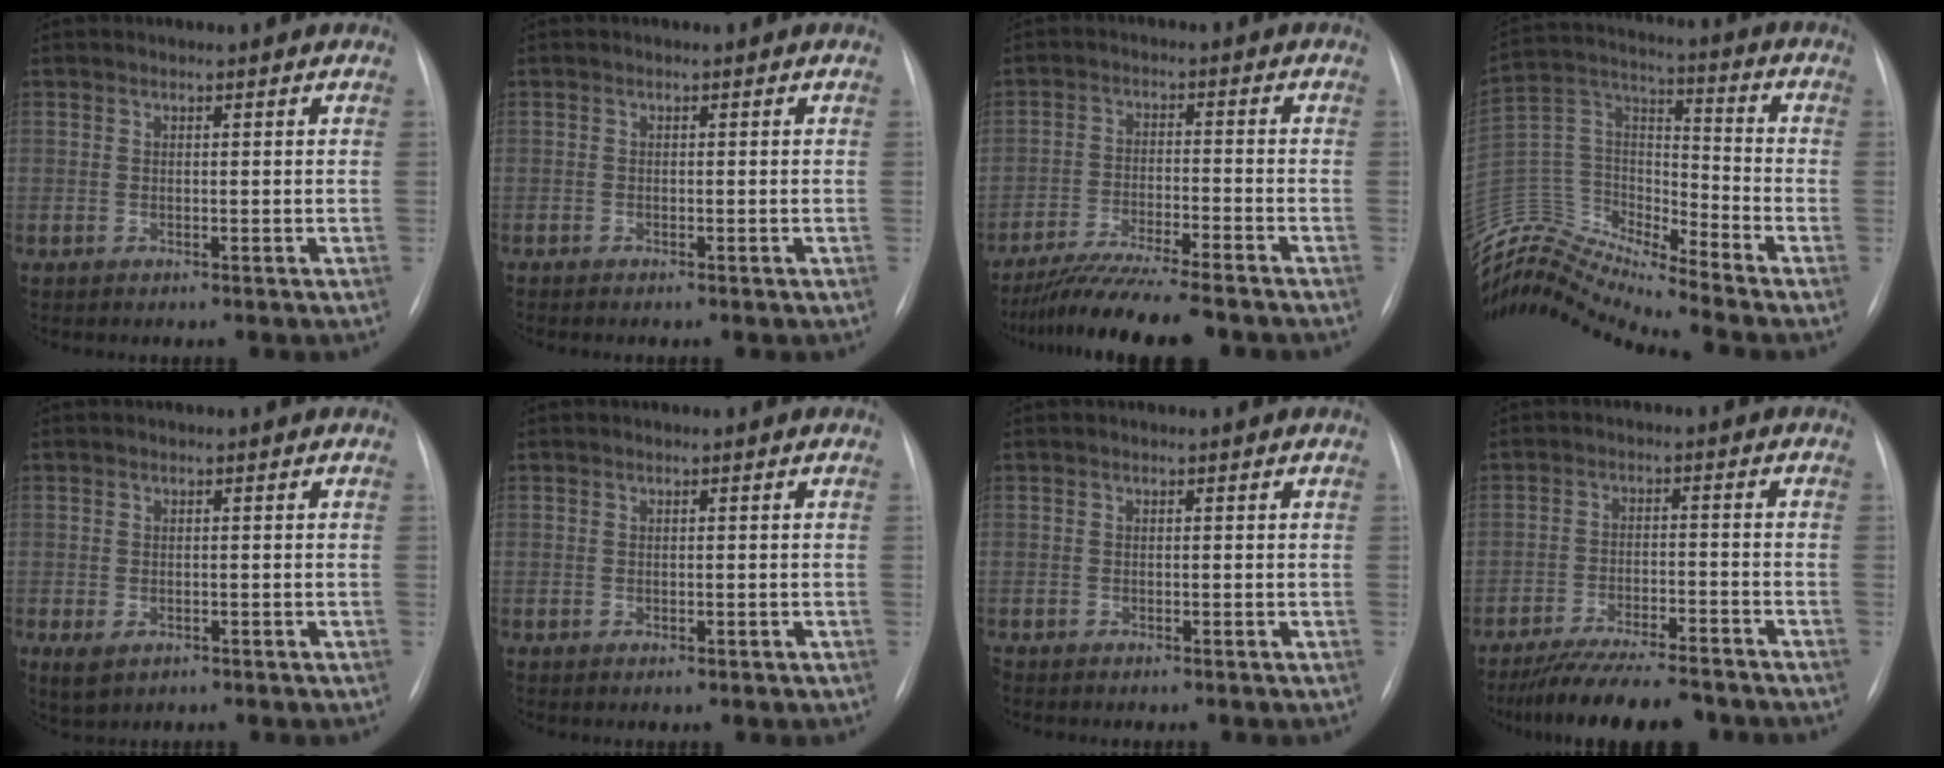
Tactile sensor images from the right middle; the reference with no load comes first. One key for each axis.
{"total": 0.9, "fx": -0.7, "fy": 0.2, "fz": 0.6, "tx": -0.012, "ty": -0.003, "tz": -0.006}
{"total": 11.6, "fx": -10.0, "fy": 0.0, "fz": 5.9, "tx": -0.094, "ty": -0.029, "tz": -0.160}
{"total": 15.3, "fx": -15.0, "fy": 0.8, "fz": 2.9, "tx": -0.058, "ty": 0.070, "tz": -0.283}
{"total": 2.9, "fx": -1.2, "fy": 1.9, "fz": 1.8, "tx": -0.037, "ty": -0.008, "tz": -0.003}
{"total": 0.8, "fx": -0.3, "fy": 0.4, "fz": 0.6, "tx": -0.011, "ty": -0.004, "tz": 0.001}
{"total": 0.0}
{"total": 13.6, "fx": -12.0, "fy": 2.0, "fz": 6.1, "tx": -0.101, "ty": -0.011, "tz": -0.178}